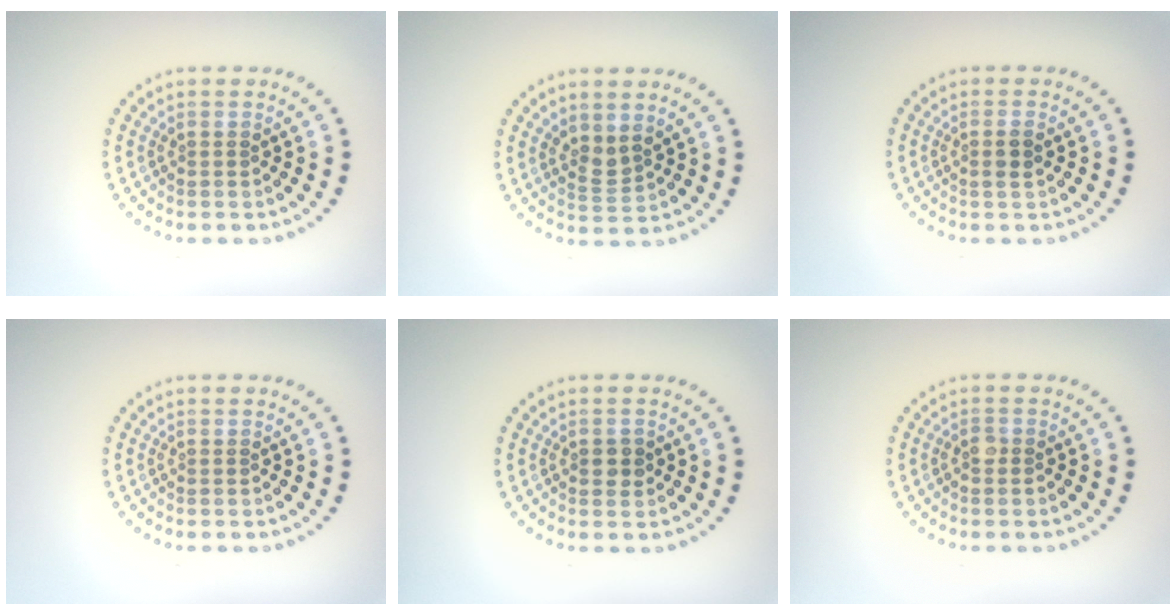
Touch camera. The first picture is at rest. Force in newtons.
{"total": 1.8, "press": 1.4, "slide": 1.2}
{"total": 1.2, "press": 1.1, "slide": 0.5}
{"total": 0.0}
{"total": 1.5, "press": 1.5, "slide": 0.1}
{"total": 0.8, "press": 0.7, "slide": 0.4}